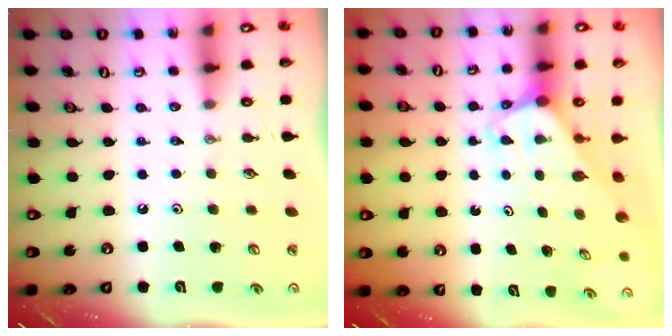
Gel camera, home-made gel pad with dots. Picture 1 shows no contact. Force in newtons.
{"total": 1.9, "press": 1.9, "slide": 0.1}